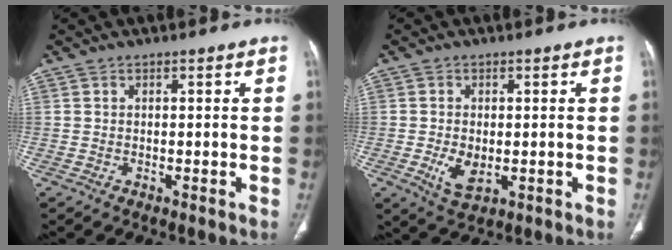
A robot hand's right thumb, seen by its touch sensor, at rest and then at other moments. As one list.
[{"total": 5.2, "force": [-1.0, 3.1, 4.1], "torque": [-0.073, -0.007, -0.009]}]